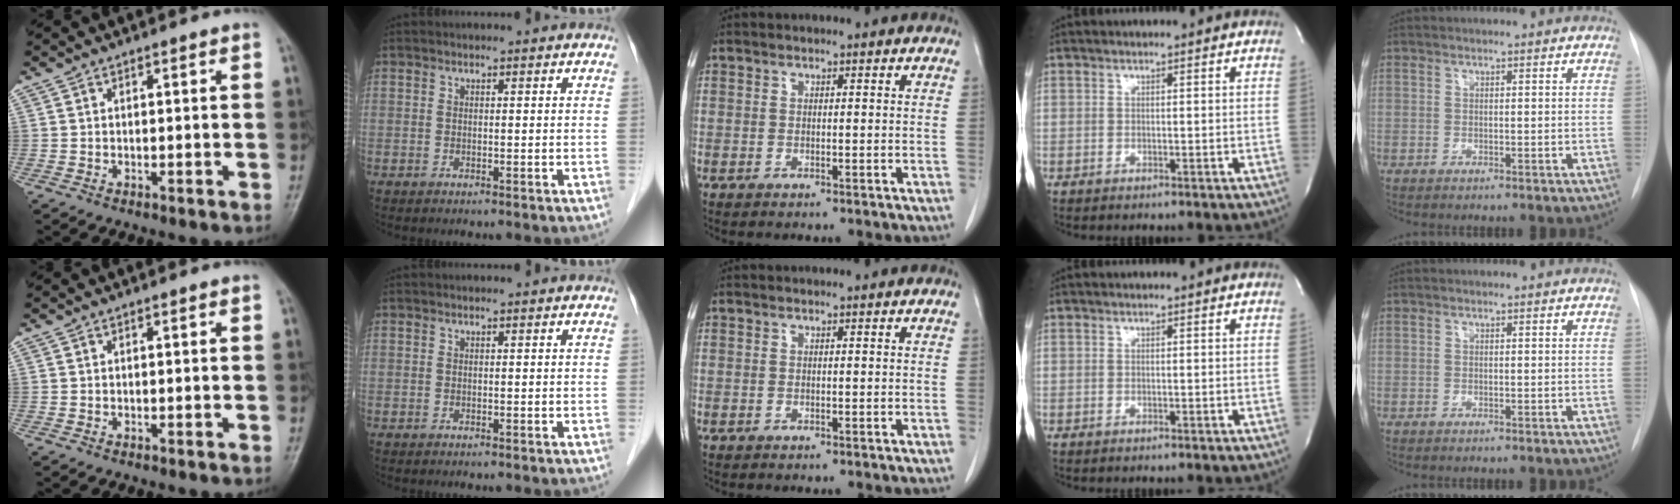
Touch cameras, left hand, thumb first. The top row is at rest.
{}